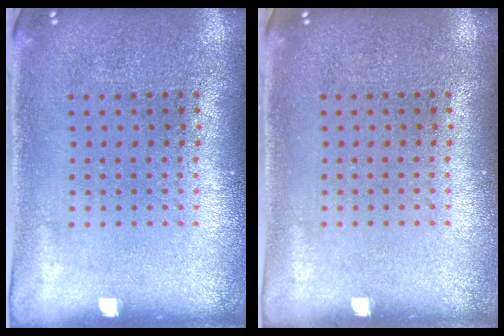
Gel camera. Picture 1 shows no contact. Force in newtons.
{"total": 0.0}